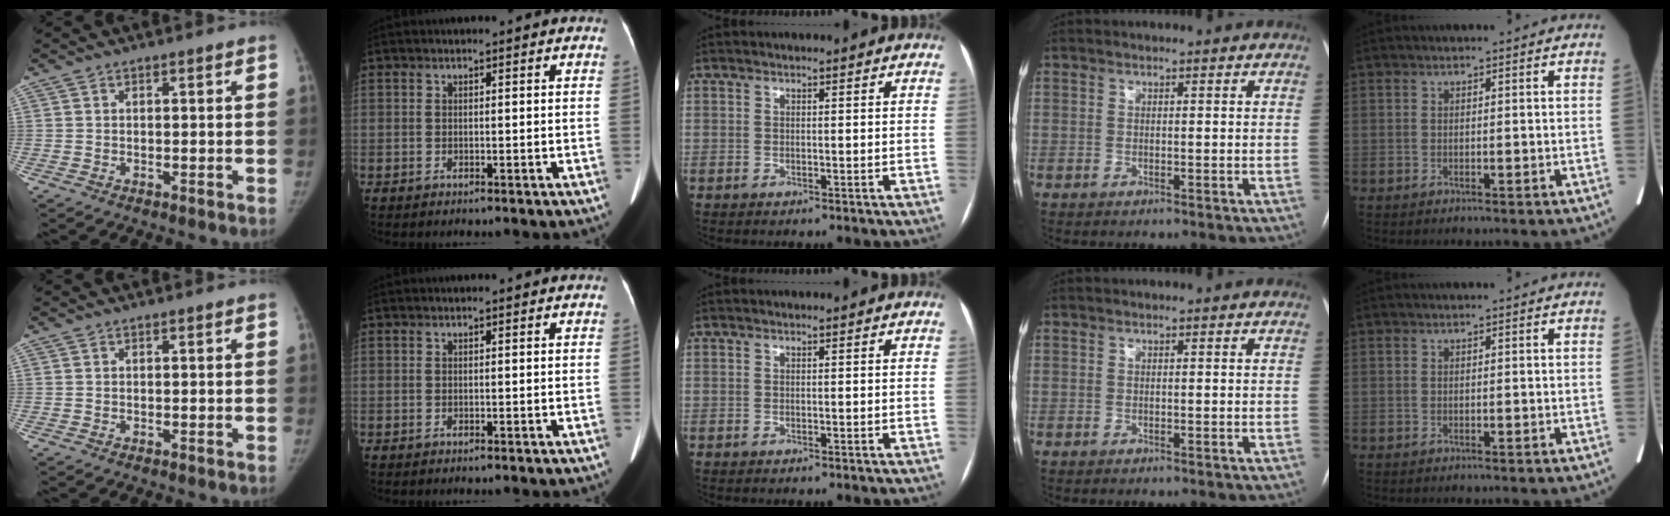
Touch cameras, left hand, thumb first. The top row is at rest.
{}